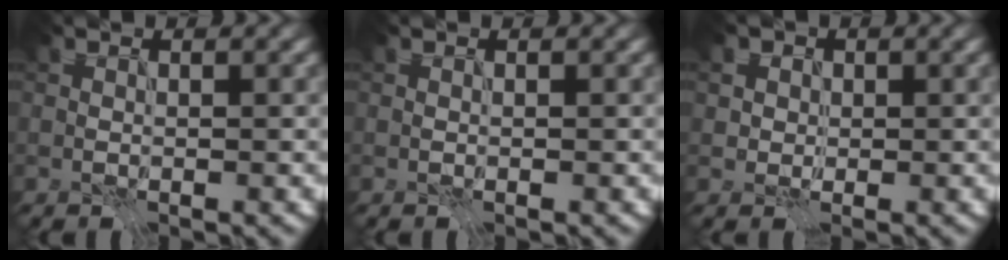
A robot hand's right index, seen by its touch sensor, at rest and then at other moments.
{"total": 0.0}
{"total": 2.0, "force": [1.0, 1.7, 0.4], "torque": [-0.008, -0.008, 0.025]}